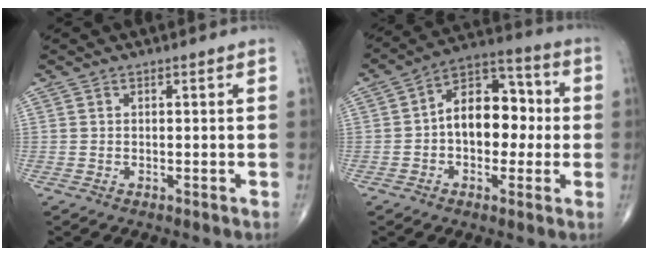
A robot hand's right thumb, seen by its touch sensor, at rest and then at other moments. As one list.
[{"total": 13.4, "force": [-0.1, 8.7, 10.3], "torque": [-0.123, 0.038, -0.013]}]